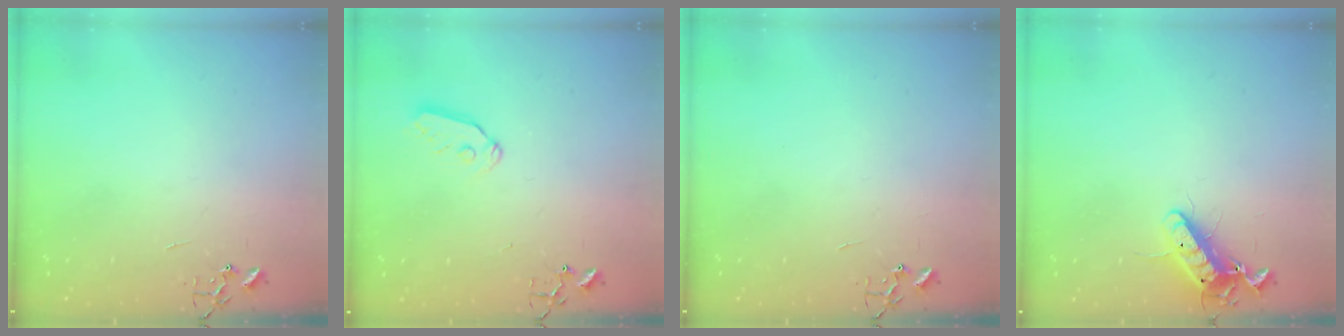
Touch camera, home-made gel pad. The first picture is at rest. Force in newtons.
{"total": 7.4, "press": 7.4, "slide": 0.5}
{"total": 0.0}
{"total": 12.1, "press": 12.0, "slide": 1.4}